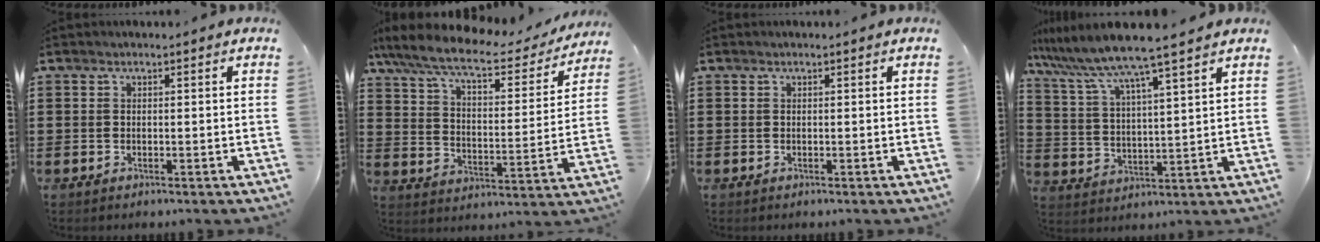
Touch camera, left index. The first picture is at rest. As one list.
[{"total": 8.7, "force": [6.9, 1.5, 5.0], "torque": [-0.123, -0.037, 0.115]}, {"total": 0.0}, {"total": 7.8, "force": [6.9, -1.0, 3.6], "torque": [-0.098, -0.044, 0.112]}]